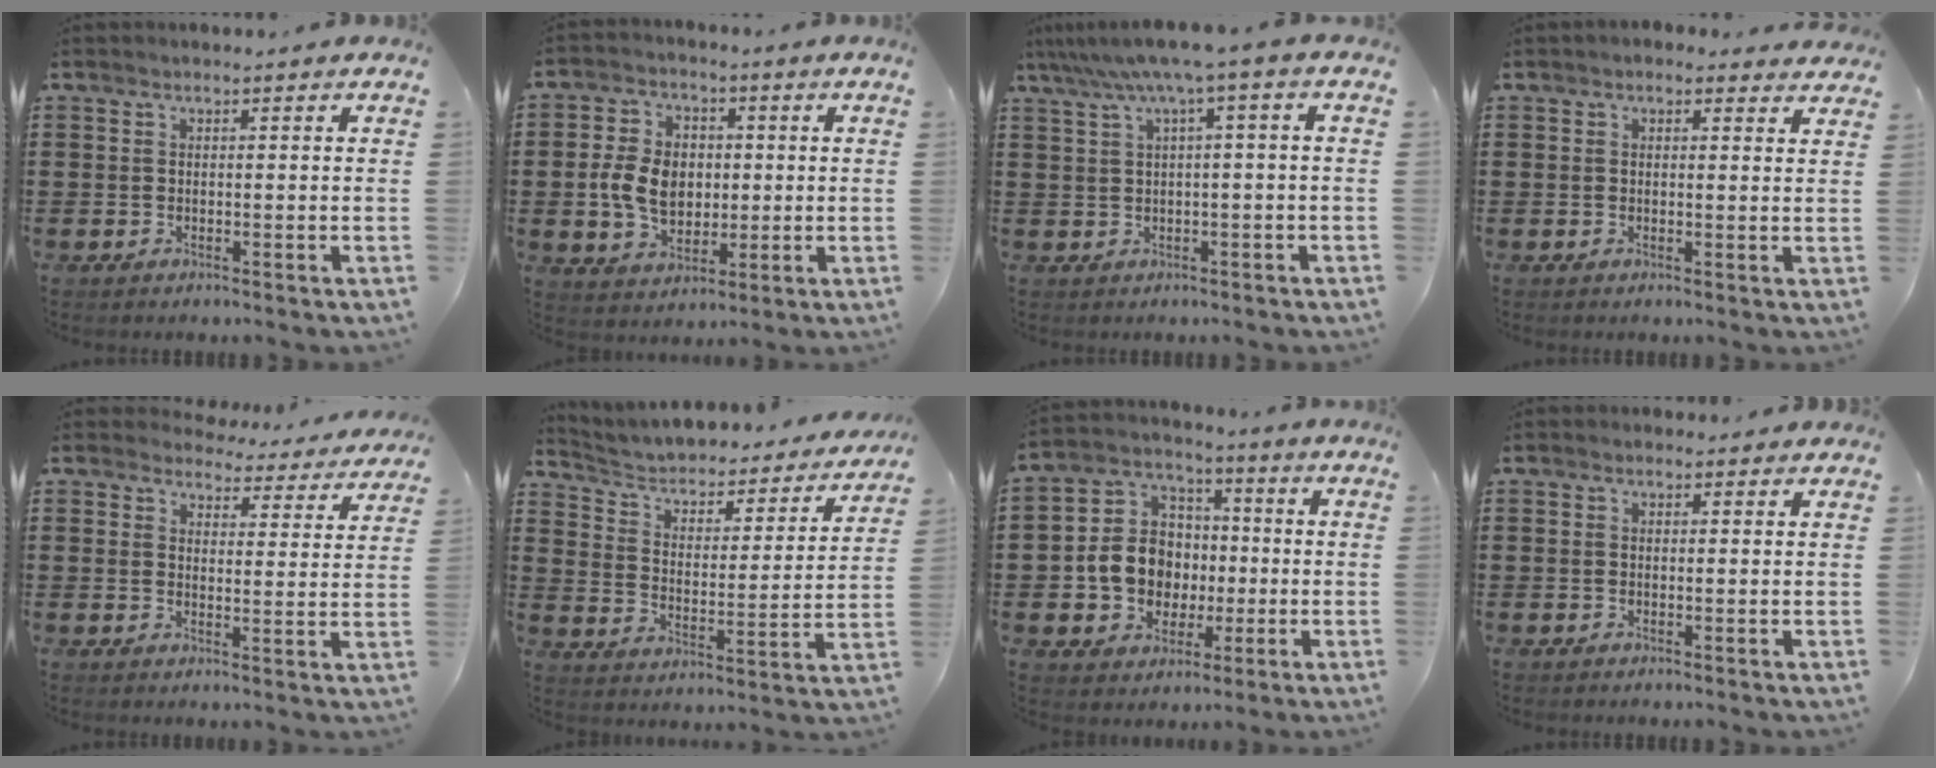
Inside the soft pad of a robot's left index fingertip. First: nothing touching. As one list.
[{"total": 8.2, "force": [-0.3, 6.2, 5.4], "torque": [-0.123, 0.010, -0.010]}, {"total": 5.2, "force": [1.5, -0.3, 5.0], "torque": [-0.095, -0.011, 0.022]}, {"total": 1.4, "force": [1.2, 0.6, 0.5], "torque": [-0.005, 0.003, 0.020]}, {"total": 4.3, "force": [4.2, 0.6, 0.5], "torque": [-0.023, -0.028, 0.072]}, {"total": 2.7, "force": [2.0, 1.5, 0.9], "torque": [-0.035, -0.024, 0.023]}, {"total": 9.3, "force": [-1.1, 8.4, 3.8], "torque": [-0.105, 0.020, -0.017]}, {"total": 0.6, "force": [0.3, 0.5, 0.2], "torque": [-0.005, 0.003, 0.005]}]